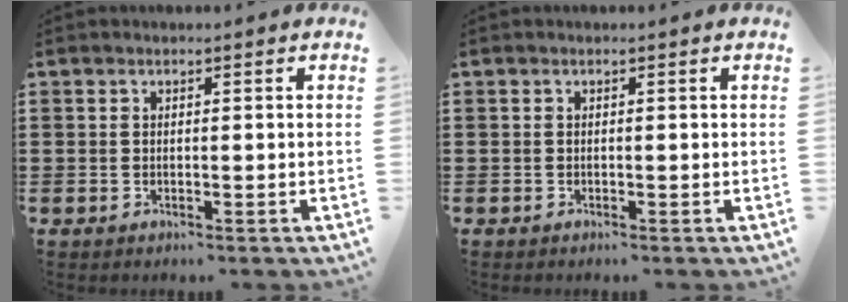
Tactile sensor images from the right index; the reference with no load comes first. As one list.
[{"total": 0.0}]